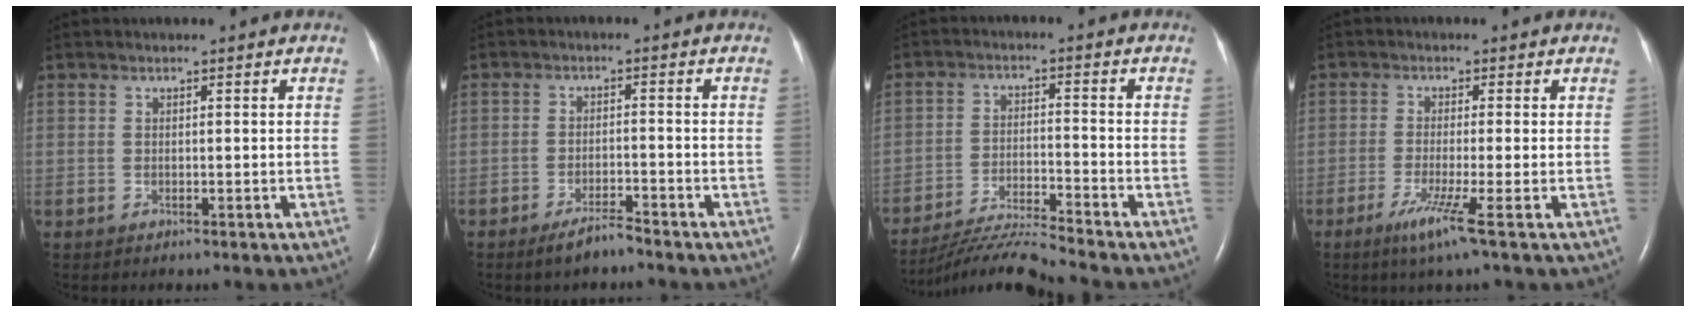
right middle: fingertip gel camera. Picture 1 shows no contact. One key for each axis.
{"total": 3.5, "fx": -3.0, "fy": 0.5, "fz": 1.8, "tx": -0.038, "ty": -0.004, "tz": -0.055}
{"total": 9.0, "fx": -8.5, "fy": -2.3, "fz": 2.0, "tx": -0.033, "ty": -0.014, "tz": -0.156}
{"total": 4.8, "fx": -2.6, "fy": -1.0, "fz": 4.0, "tx": -0.081, "ty": -0.019, "tz": -0.053}